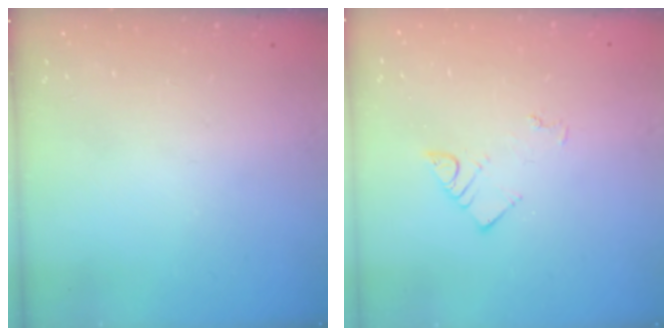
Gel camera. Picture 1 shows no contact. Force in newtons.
{"total": 4.1, "press": 4.1, "slide": 0.2}